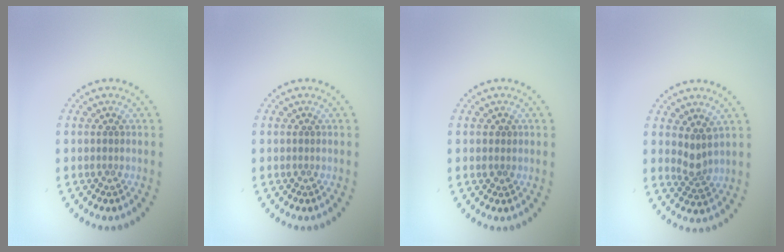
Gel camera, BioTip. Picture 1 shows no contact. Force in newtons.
{"total": 0.0}
{"total": 0.8, "press": 0.8, "slide": 0.2}
{"total": 2.0, "press": 1.4, "slide": 1.4}